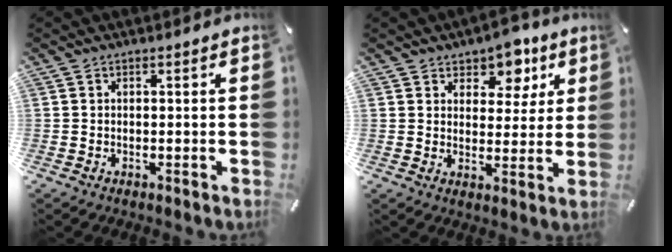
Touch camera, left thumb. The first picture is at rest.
{"total": 7.5, "force": [5.4, 4.8, 2.0], "torque": [-0.016, -0.043, 0.091]}